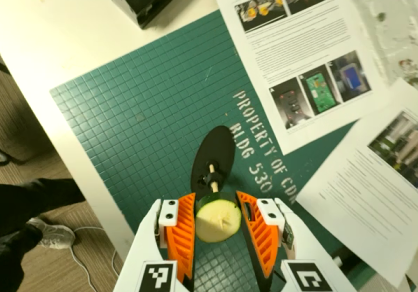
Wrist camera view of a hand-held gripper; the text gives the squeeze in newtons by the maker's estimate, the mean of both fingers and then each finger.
{"total": 11.7, "left": 12.4, "right": 10.9}